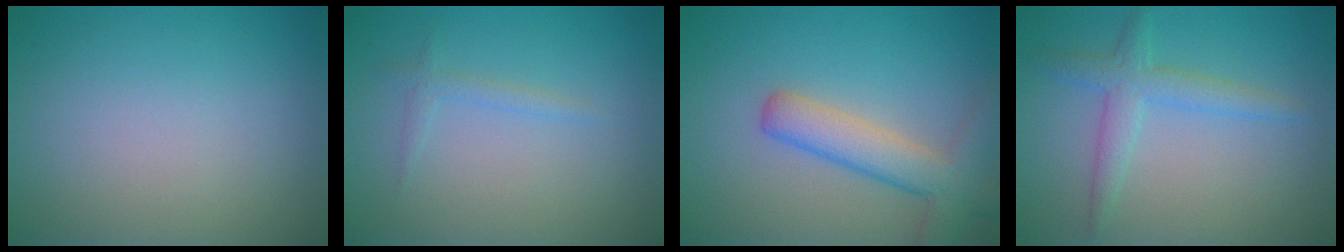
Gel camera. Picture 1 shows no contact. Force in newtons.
{"total": 1.0, "press": 1.0, "slide": 0.1}
{"total": 4.8, "press": 4.8, "slide": 0.3}
{"total": 2.9, "press": 2.9, "slide": 0.1}